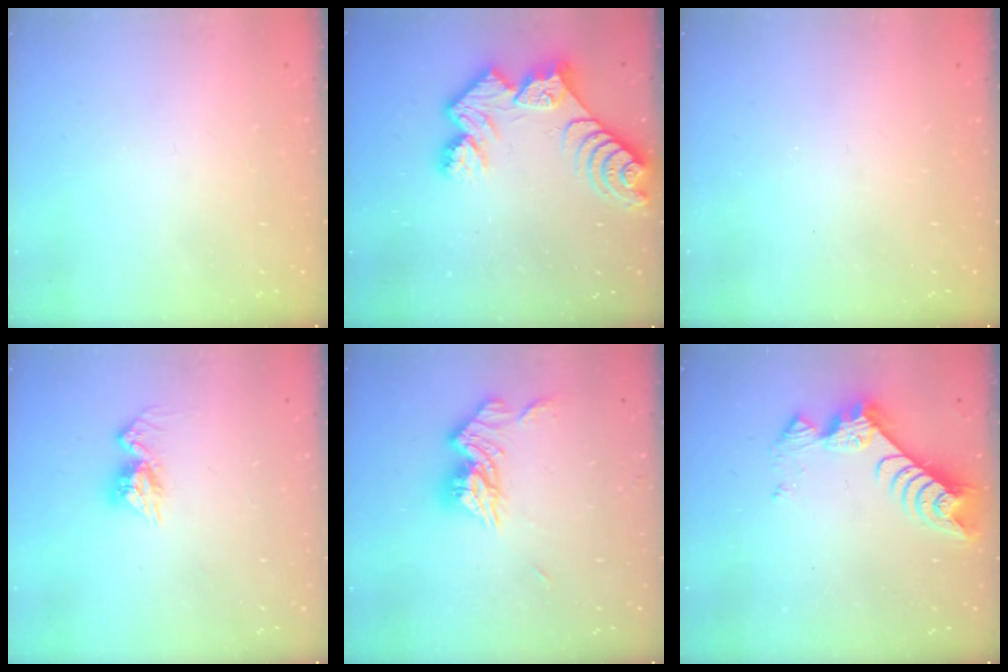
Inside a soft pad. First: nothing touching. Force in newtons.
{"total": 11.0, "press": 10.9, "slide": 1.1}
{"total": 0.0}
{"total": 9.1, "press": 9.0, "slide": 0.8}
{"total": 12.5, "press": 12.5, "slide": 1.2}
{"total": 8.1, "press": 8.1, "slide": 0.7}